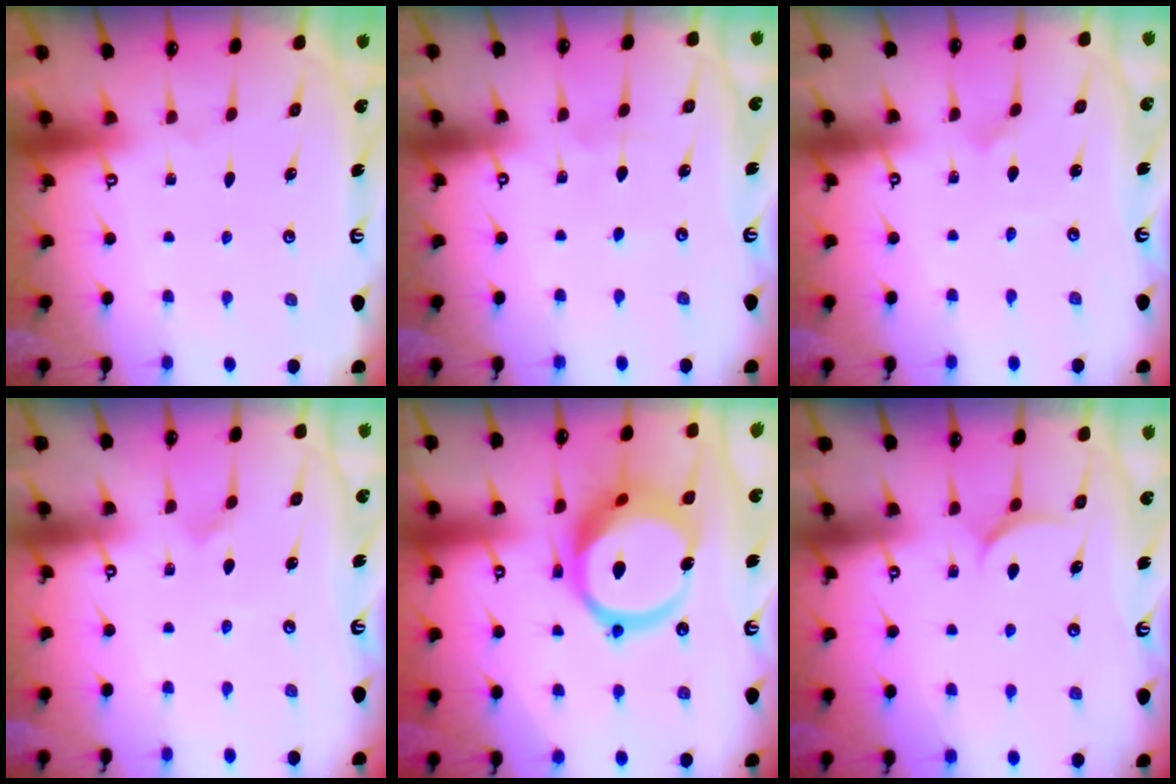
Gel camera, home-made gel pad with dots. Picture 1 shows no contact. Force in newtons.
{"total": 2.5, "press": 2.5, "slide": 0.4}
{"total": 0.9, "press": 0.9, "slide": 0.1}
{"total": 1.9, "press": 1.9, "slide": 0.1}
{"total": 17.0, "press": 16.9, "slide": 2.1}
{"total": 7.2, "press": 7.2, "slide": 0.2}